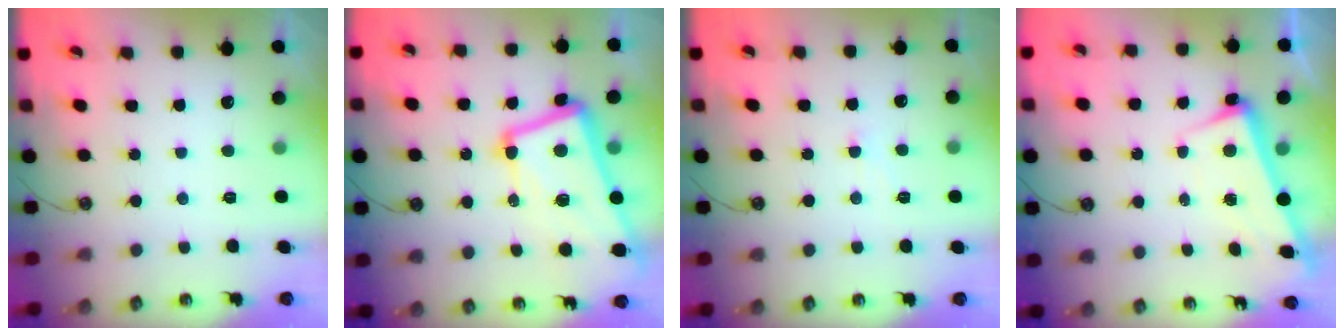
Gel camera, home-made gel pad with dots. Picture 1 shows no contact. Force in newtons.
{"total": 14.9, "press": 14.6, "slide": 3.1}
{"total": 1.7, "press": 1.6, "slide": 0.5}
{"total": 2.5, "press": 2.2, "slide": 1.1}